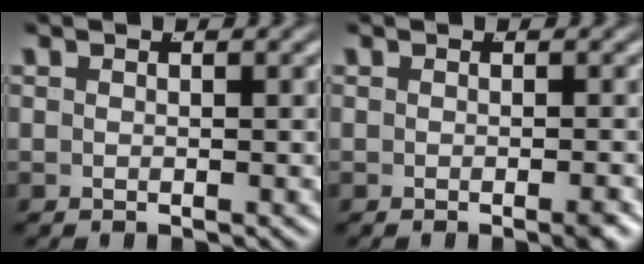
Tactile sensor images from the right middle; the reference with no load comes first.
{"total": 0.8, "force": [-0.5, -0.2, 0.6], "torque": [-0.007, 0.003, -0.011]}